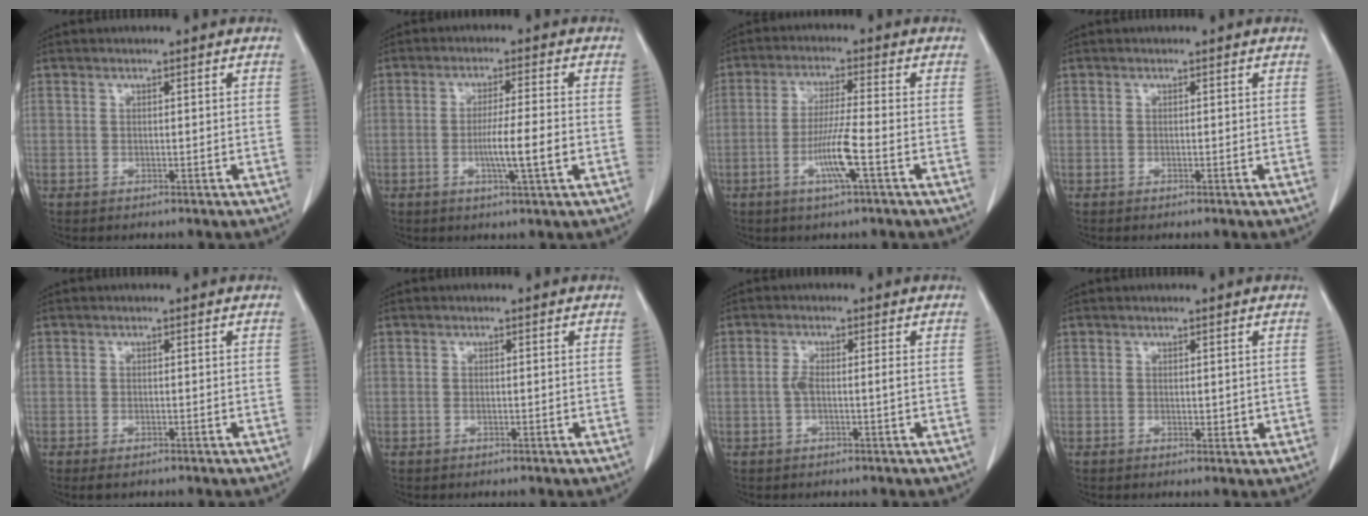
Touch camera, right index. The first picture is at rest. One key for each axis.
{"total": 6.3, "fx": -1.5, "fy": -0.3, "fz": 6.1, "tx": -0.104, "ty": -0.009, "tz": -0.025}
{"total": 6.7, "fx": -2.4, "fy": -0.5, "fz": 6.3, "tx": -0.121, "ty": -0.007, "tz": -0.045}
{"total": 0.0}
{"total": 1.3, "fx": -0.8, "fy": 0.4, "fz": 0.9, "tx": -0.022, "ty": -0.005, "tz": -0.007}
{"total": 0.0}
{"total": 2.1, "fx": -0.3, "fy": 0.3, "fz": 2.1, "tx": -0.043, "ty": 0.005, "tz": -0.003}
{"total": 1.2, "fx": 0.2, "fy": 0.8, "fz": 0.9, "tx": -0.010, "ty": -0.001, "tz": 0.007}